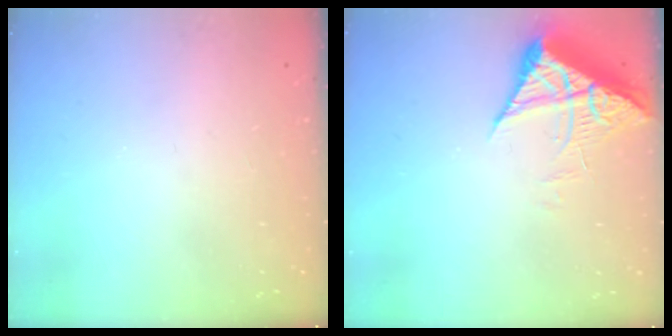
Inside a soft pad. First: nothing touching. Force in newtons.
{"total": 7.2, "press": 7.2, "slide": 0.8}